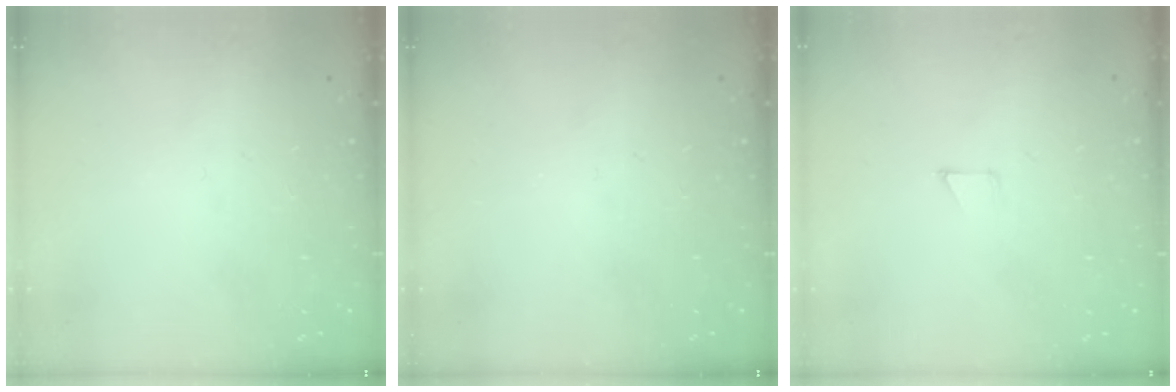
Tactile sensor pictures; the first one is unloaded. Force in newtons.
{"total": 0.0}
{"total": 2.6, "press": 2.6, "slide": 0.2}